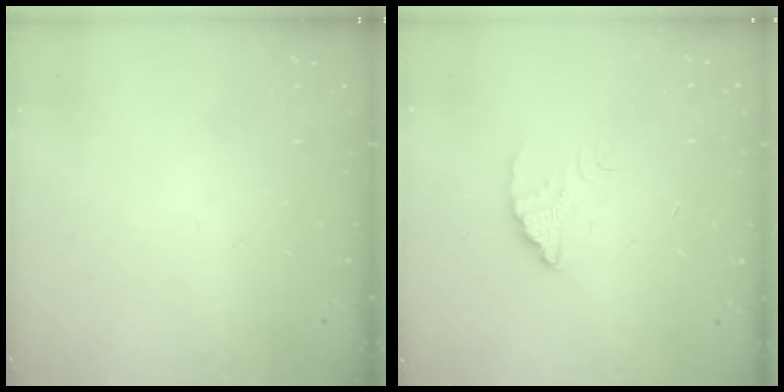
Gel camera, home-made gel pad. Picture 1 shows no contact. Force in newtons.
{"total": 2.7, "press": 2.7, "slide": 0.1}